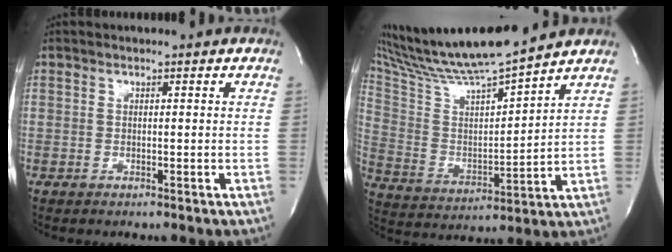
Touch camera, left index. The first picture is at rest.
{"total": 15.8, "force": [14.5, -0.5, 6.2], "torque": [-0.128, -0.003, 0.270]}